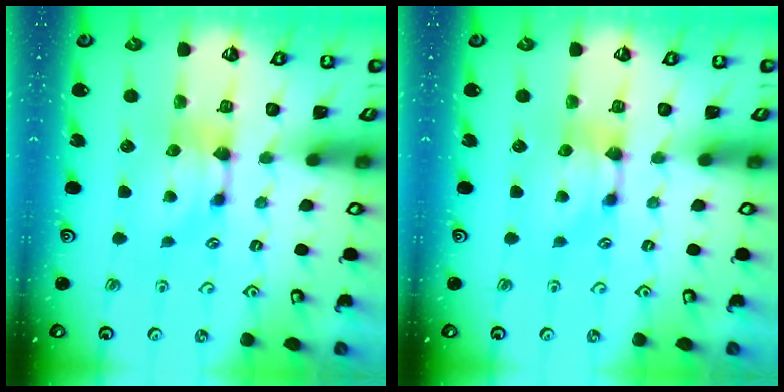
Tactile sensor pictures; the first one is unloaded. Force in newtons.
{"total": 0.0}